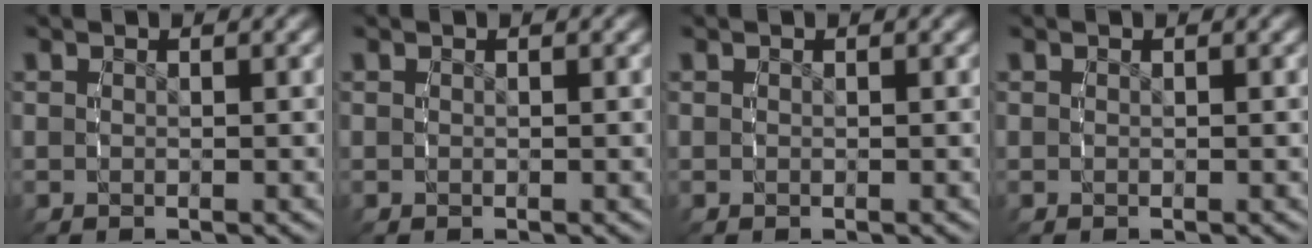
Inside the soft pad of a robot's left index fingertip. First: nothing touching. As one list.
[{"total": 0.0}, {"total": 0.0}, {"total": 0.0}]